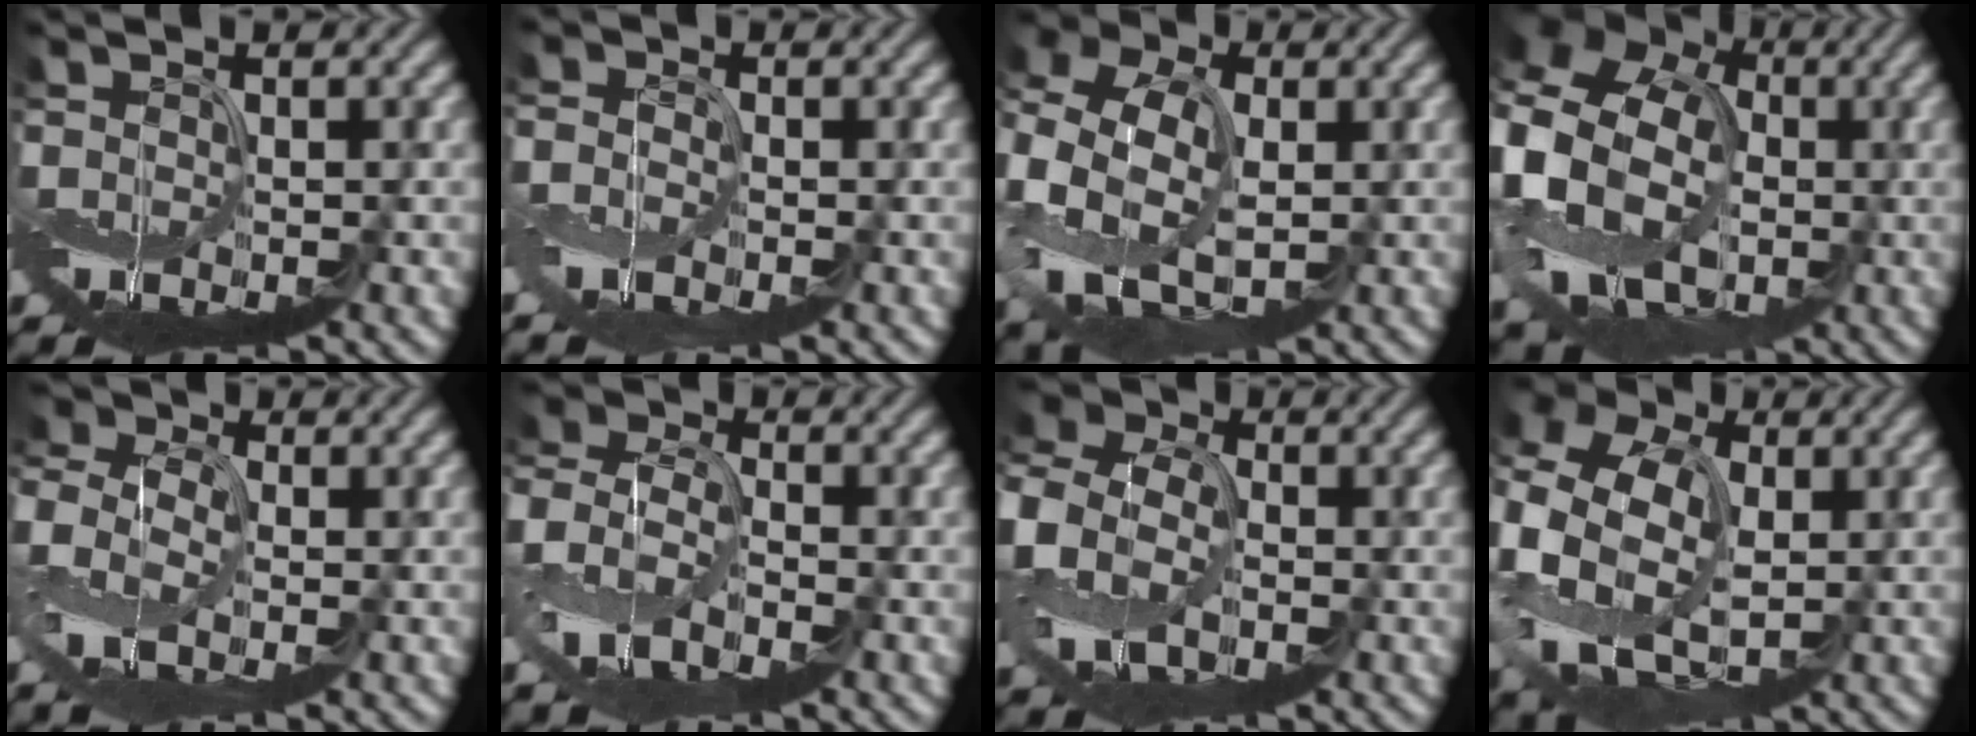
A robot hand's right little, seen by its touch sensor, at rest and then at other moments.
{"total": 2.7, "force": [-1.2, 1.6, 1.7], "torque": [-0.043, -0.008, -0.021]}
{"total": 10.7, "force": [-0.2, 8.0, 7.1], "torque": [-0.192, -0.013, 0.001]}
{"total": 19.8, "force": [0.6, 16.8, 10.4], "torque": [-0.246, 0.017, -0.038]}
{"total": 7.6, "force": [-0.6, 5.2, 5.5], "torque": [-0.167, 0.006, -0.012]}
{"total": 7.1, "force": [-1.6, 4.6, 5.2], "torque": [-0.122, 0.013, -0.046]}
{"total": 9.6, "force": [-0.5, 7.0, 6.5], "torque": [-0.165, -0.002, -0.015]}
{"total": 12.3, "force": [0.6, 9.3, 8.0], "torque": [-0.191, -0.010, 0.020]}